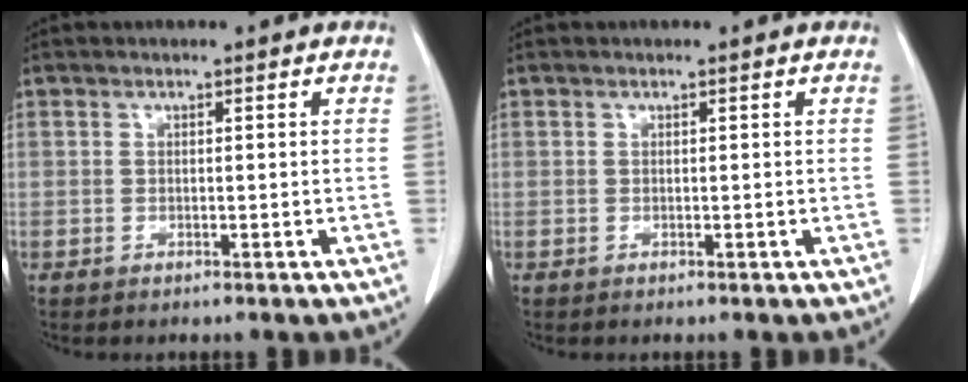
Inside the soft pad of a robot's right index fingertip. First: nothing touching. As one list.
[{"total": 0.0}]